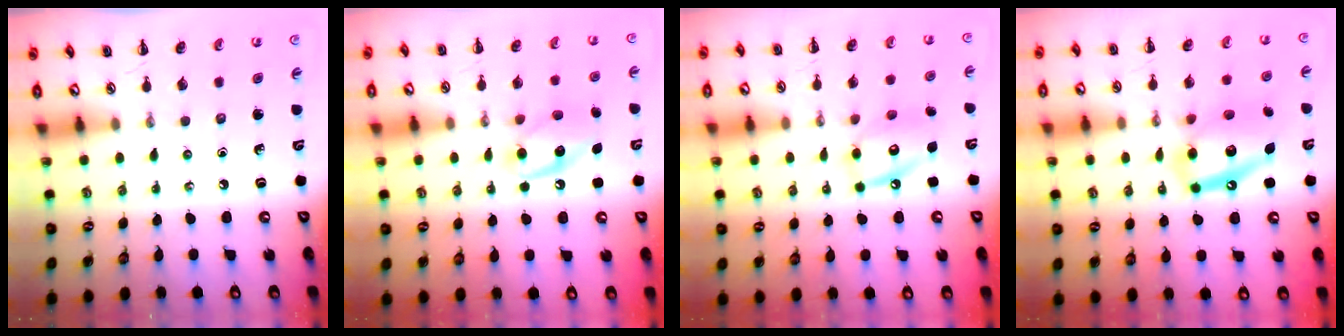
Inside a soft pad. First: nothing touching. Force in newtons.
{"total": 12.8, "press": 12.8, "slide": 1.2}
{"total": 12.1, "press": 12.0, "slide": 1.4}
{"total": 14.7, "press": 14.3, "slide": 3.2}